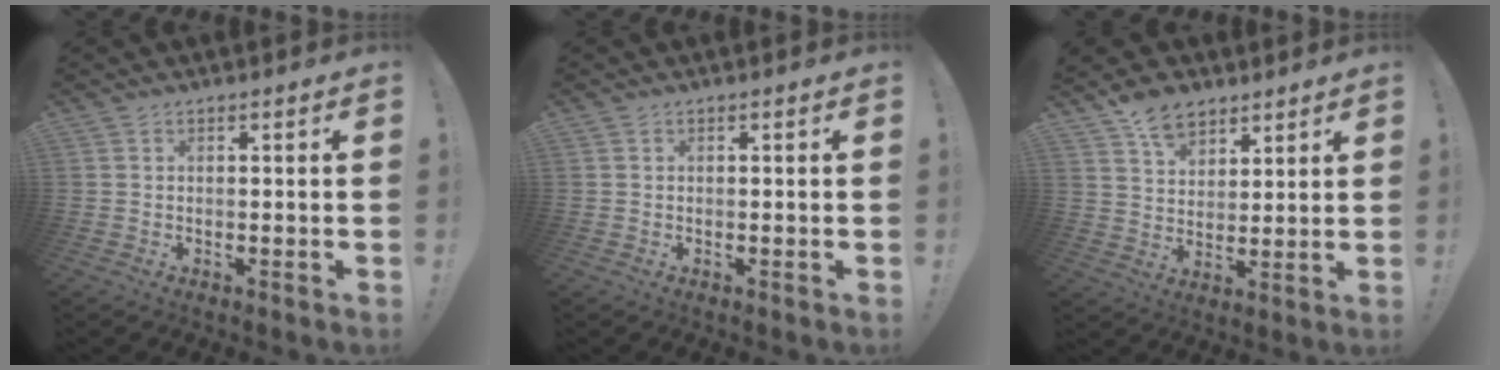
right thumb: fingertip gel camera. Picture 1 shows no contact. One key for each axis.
{"total": 0.0}
{"total": 8.8, "fx": 6.5, "fy": 4.9, "fz": 3.4, "tx": -0.056, "ty": -0.035, "tz": 0.125}